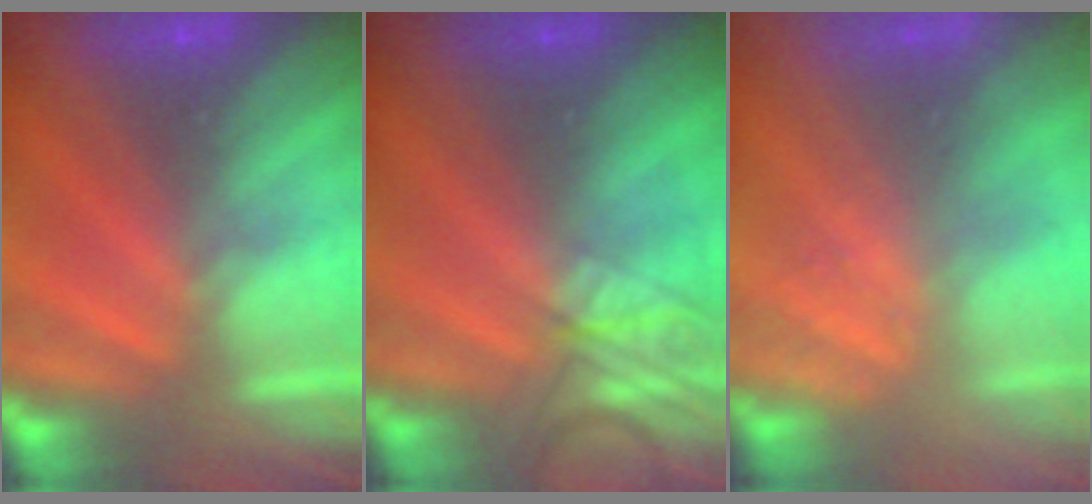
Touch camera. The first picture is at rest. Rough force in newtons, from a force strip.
{"total": 2.3}
{"total": 2.2}